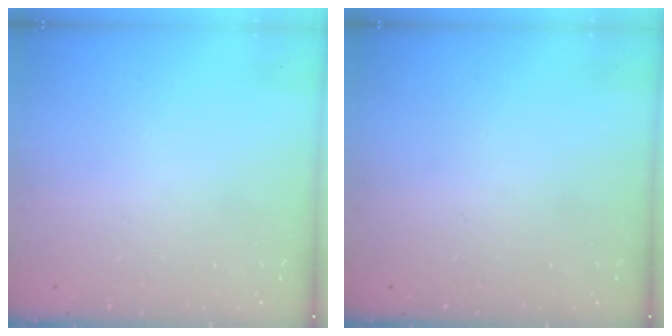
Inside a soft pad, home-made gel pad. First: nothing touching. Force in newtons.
{"total": 0.0}